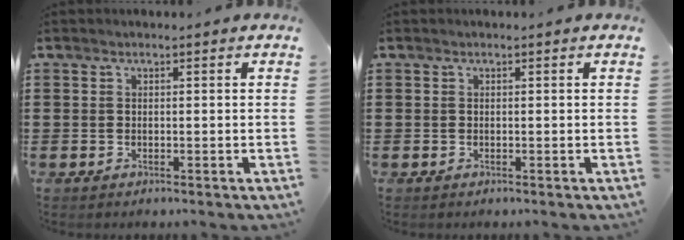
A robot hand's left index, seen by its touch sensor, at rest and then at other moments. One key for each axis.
{"total": 0.0}